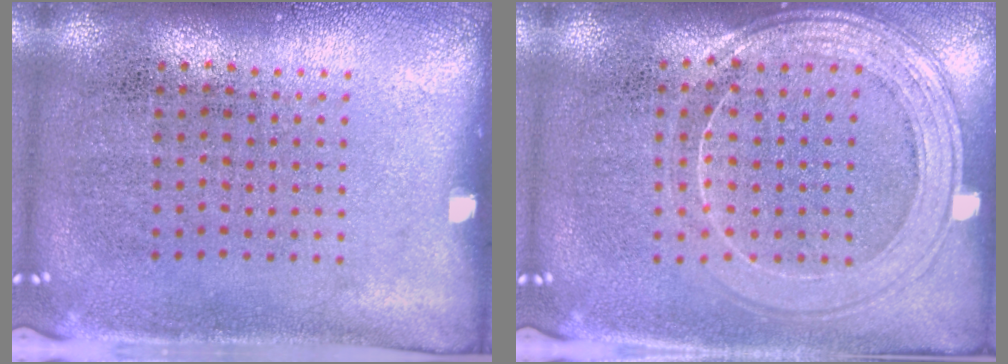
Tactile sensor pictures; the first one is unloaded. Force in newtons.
{"total": 1.6, "press": 1.5, "slide": 0.6}